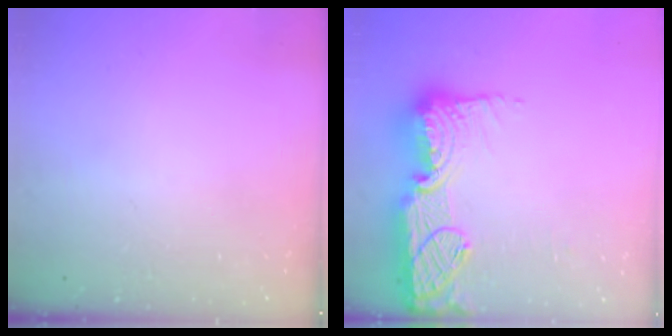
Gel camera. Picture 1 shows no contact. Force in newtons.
{"total": 21.2, "press": 21.2, "slide": 1.2}